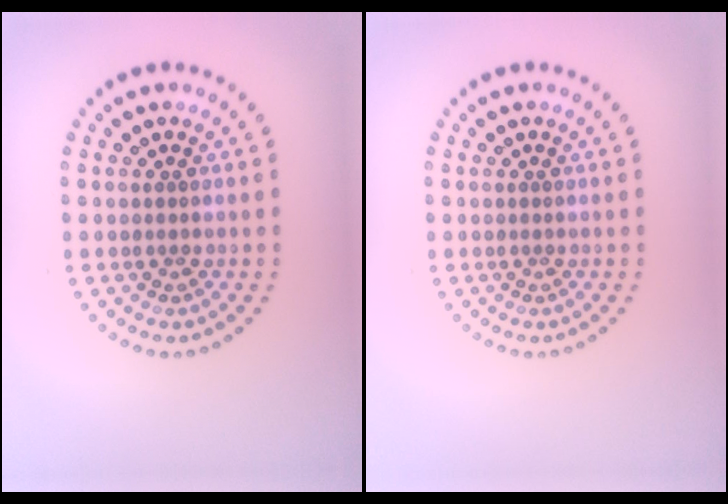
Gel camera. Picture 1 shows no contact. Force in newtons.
{"total": 0.0}